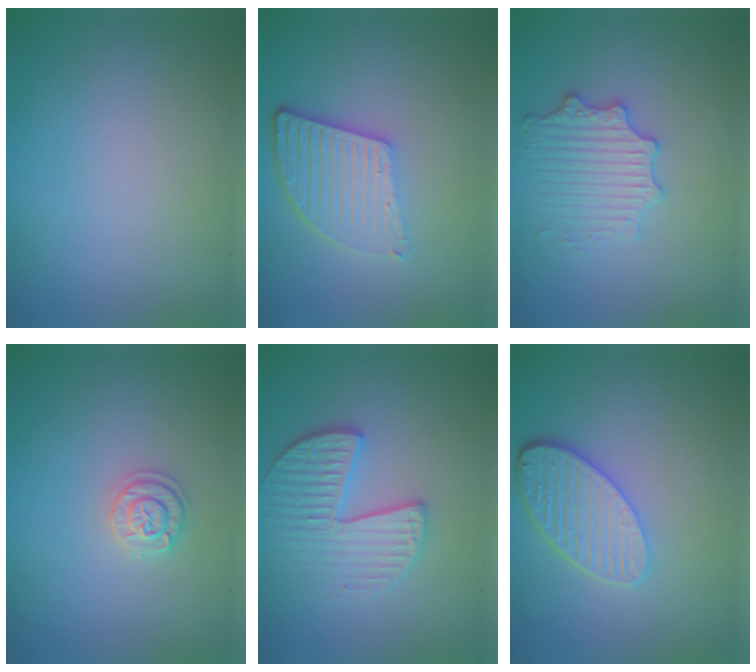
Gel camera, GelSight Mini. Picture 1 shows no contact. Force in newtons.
{"total": 5.6, "press": 3.9, "slide": 4.0}
{"total": 3.1, "press": 3.0, "slide": 0.7}
{"total": 1.7, "press": 1.7, "slide": 0.3}
{"total": 3.4, "press": 3.3, "slide": 1.0}
{"total": 4.8, "press": 3.9, "slide": 2.8}